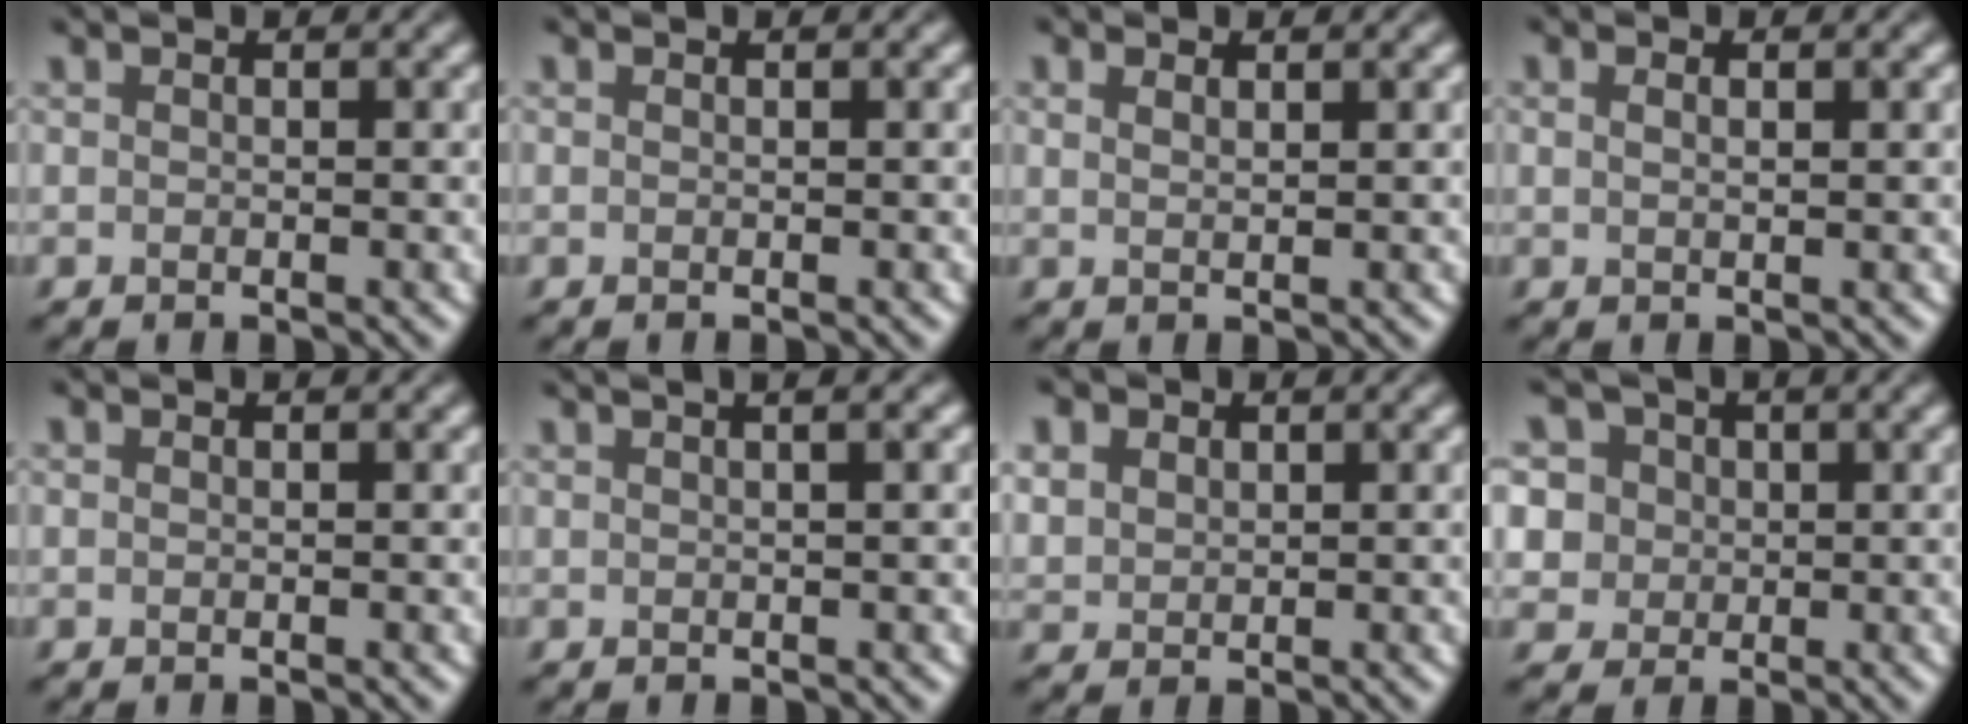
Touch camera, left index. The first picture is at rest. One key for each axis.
{"total": 0.0}
{"total": 1.0, "fx": 0.7, "fy": 0.2, "fz": 0.7, "tx": -0.017, "ty": 0.002, "tz": 0.015}
{"total": 1.6, "fx": 0.8, "fy": 0.6, "fz": 1.3, "tx": -0.019, "ty": -0.001, "tz": 0.006}
{"total": 0.0}
{"total": 3.8, "fx": 2.0, "fy": 1.5, "fz": 2.8, "tx": -0.016, "ty": 0.027, "tz": 0.001}
{"total": 3.2, "fx": 1.7, "fy": 2.3, "fz": 1.4, "tx": -0.050, "ty": 0.012, "tz": 0.036}
{"total": 7.3, "fx": 3.3, "fy": 5.8, "fz": 3.0, "tx": -0.050, "ty": 0.023, "tz": 0.026}